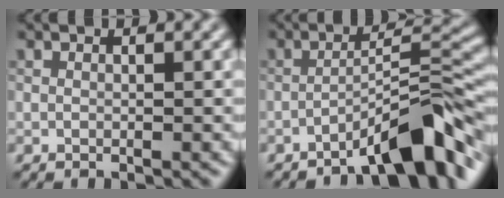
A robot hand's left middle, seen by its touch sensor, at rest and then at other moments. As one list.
[{"total": 6.5, "force": [-4.2, 0.6, 4.8], "torque": [-0.078, 0.017, -0.061]}]